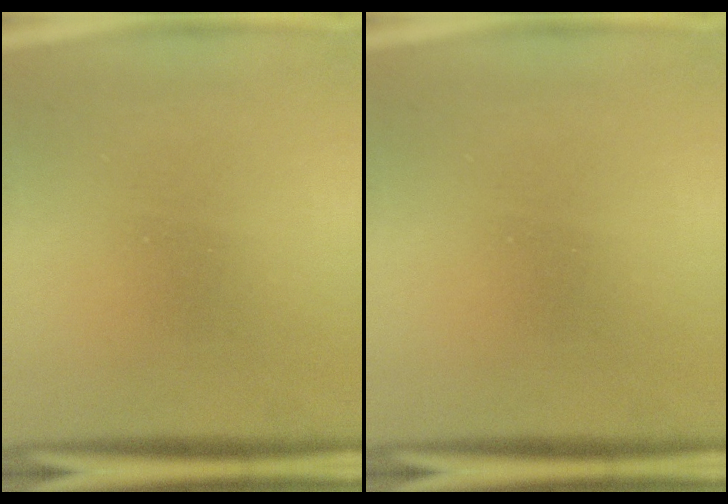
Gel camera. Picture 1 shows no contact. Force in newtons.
{"total": 0.0}